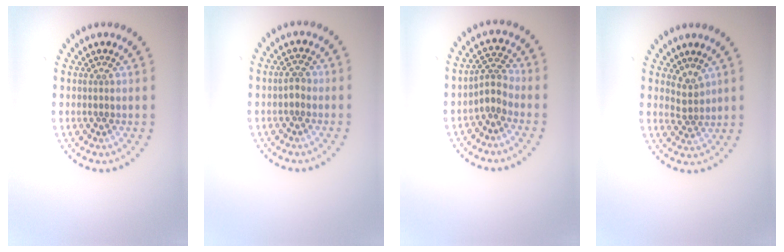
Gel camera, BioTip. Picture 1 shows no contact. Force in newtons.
{"total": 1.2, "press": 1.2, "slide": 0.2}
{"total": 2.2, "press": 1.7, "slide": 1.4}
{"total": 1.9, "press": 1.3, "slide": 1.4}